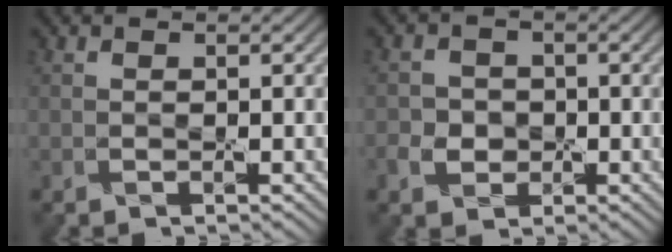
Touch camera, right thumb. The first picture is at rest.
{"total": 3.4, "force": [-0.9, 3.0, 1.2], "torque": [-0.019, -0.005, -0.022]}